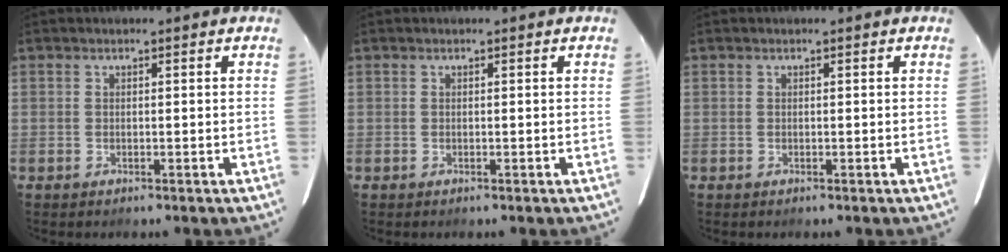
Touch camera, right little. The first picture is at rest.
{"total": 0.0}
{"total": 0.0}